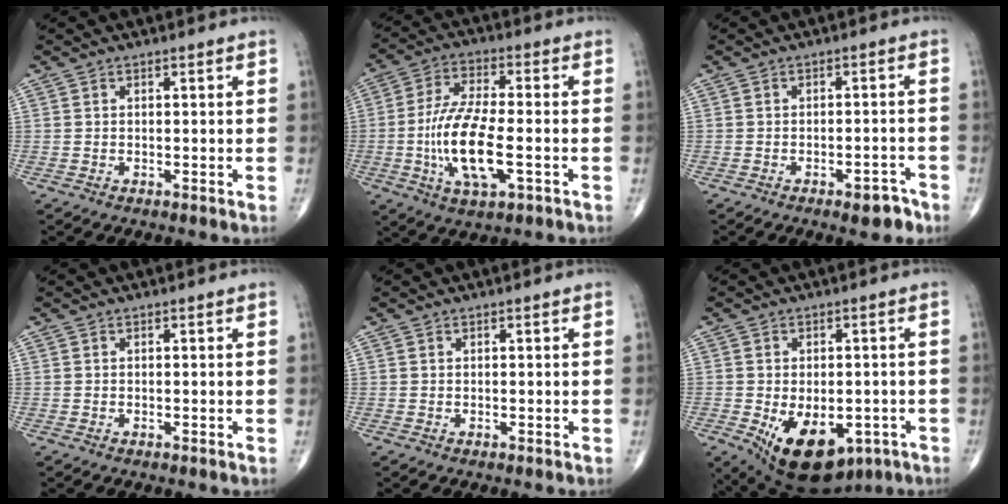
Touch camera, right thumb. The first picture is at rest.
{"total": 13.9, "force": [-3.1, 4.9, 12.6], "torque": [-0.257, 0.009, -0.056]}
{"total": 4.4, "force": [-3.0, 1.8, 2.8], "torque": [-0.023, 0.021, -0.035]}
{"total": 0.0}
{"total": 0.0}
{"total": 14.9, "force": [-5.8, 8.9, 10.5], "torque": [-0.153, -0.003, -0.066]}